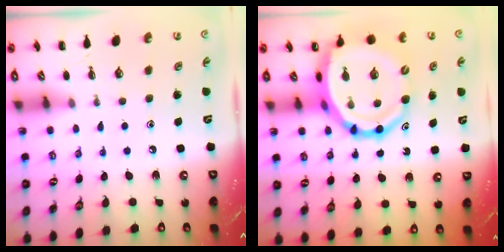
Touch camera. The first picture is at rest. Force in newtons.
{"total": 17.3, "press": 16.7, "slide": 4.6}